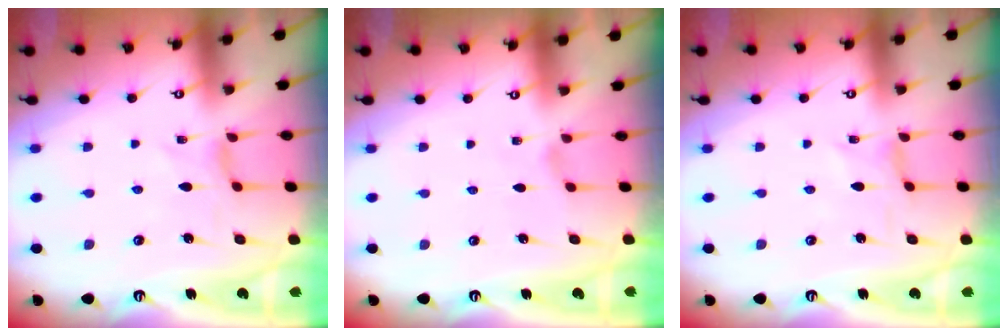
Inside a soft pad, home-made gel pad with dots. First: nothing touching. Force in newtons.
{"total": 1.3, "press": 1.3, "slide": 0.4}
{"total": 0.5, "press": 0.5, "slide": 0.0}